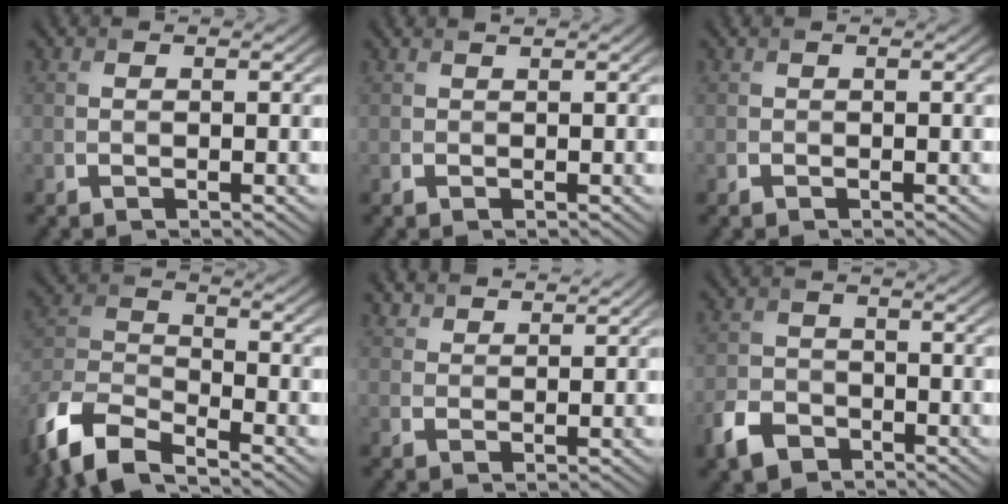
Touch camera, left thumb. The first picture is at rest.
{"total": 0.7, "force": [0.1, -0.2, -0.6], "torque": [0.013, -0.001, 0.001]}
{"total": 0.7, "force": [-0.3, 0.0, -0.6], "torque": [0.014, -0.003, -0.007]}
{"total": 10.5, "force": [-8.3, 3.3, 5.6], "torque": [-0.121, -0.012, -0.183]}
{"total": 3.3, "force": [3.3, 0.6, 0.2], "torque": [-0.010, -0.003, 0.068]}
{"total": 4.3, "force": [-3.2, 2.6, 1.4], "torque": [-0.038, -0.005, -0.073]}